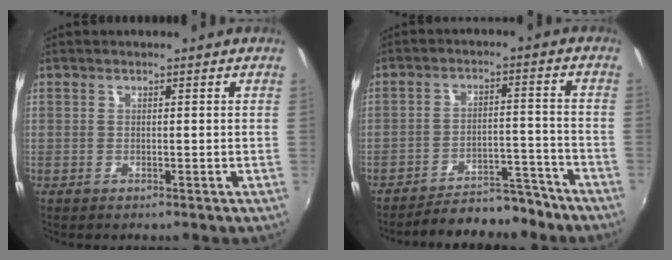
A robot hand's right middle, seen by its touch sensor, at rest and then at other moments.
{"total": 11.5, "force": [-10.5, 3.2, 3.4], "torque": [-0.076, 0.019, -0.139]}